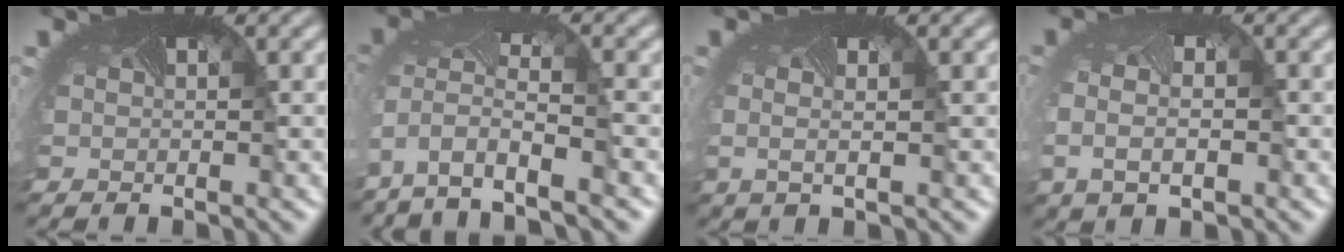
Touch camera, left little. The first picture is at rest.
{"total": 6.4, "force": [-3.7, 2.3, 4.7], "torque": [-0.128, -0.028, -0.060]}
{"total": 0.8, "force": [-0.2, 0.1, 0.8], "torque": [-0.028, -0.009, 0.001]}
{"total": 3.1, "force": [-0.7, 1.9, 2.3], "torque": [-0.069, -0.016, -0.006]}